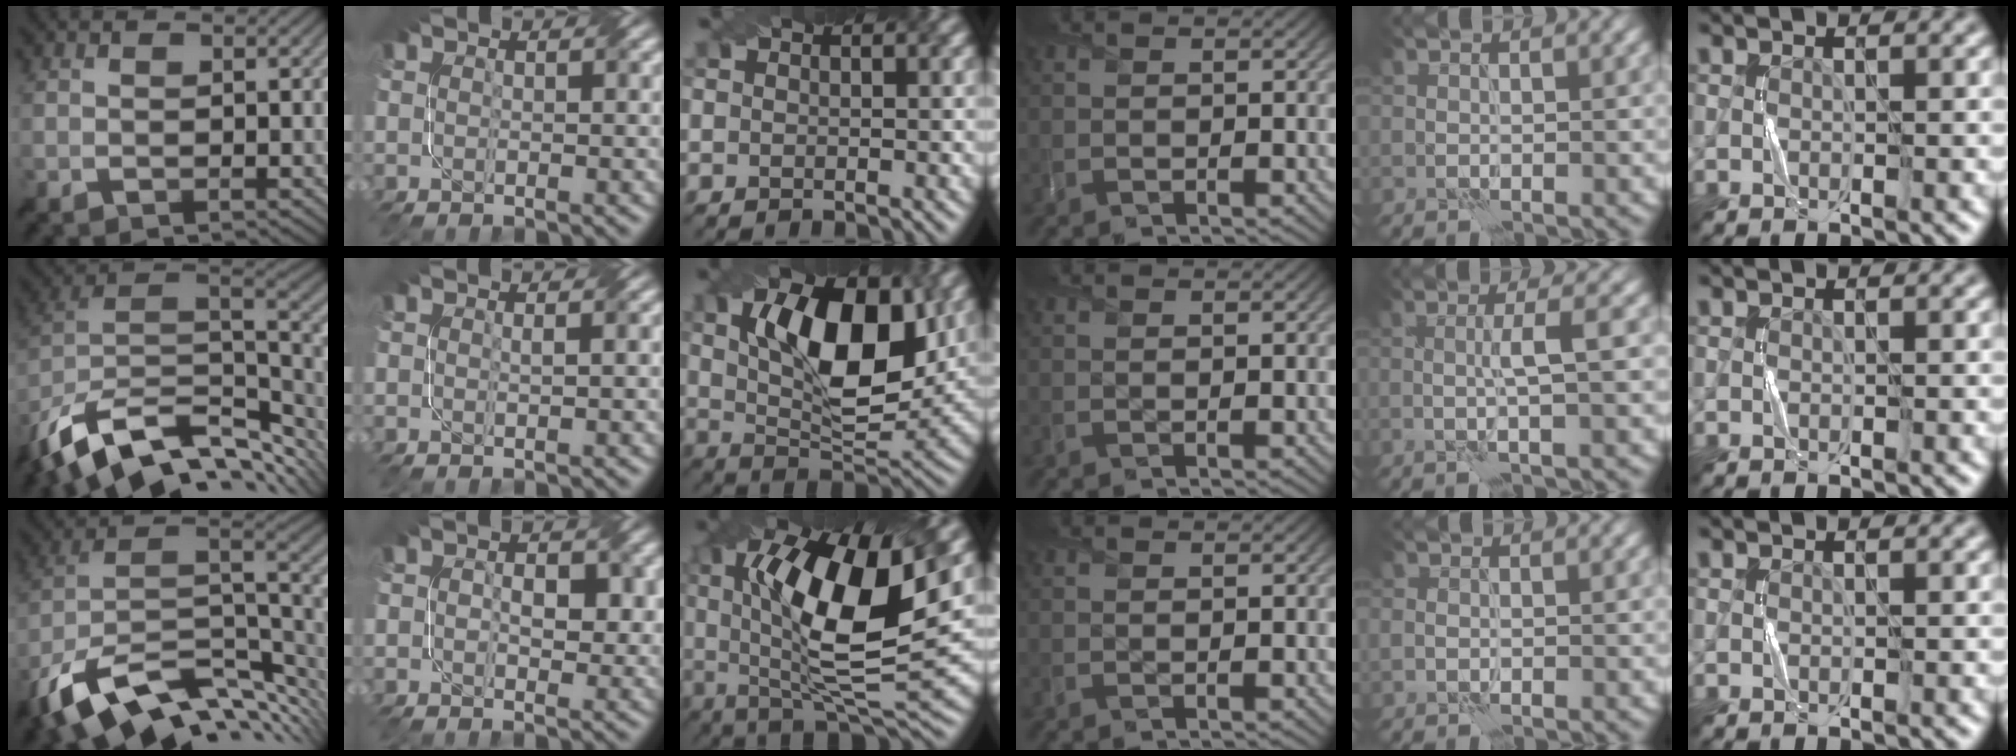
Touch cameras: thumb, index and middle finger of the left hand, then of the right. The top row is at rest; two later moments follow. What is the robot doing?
{"motion": "twist", "object": "screw"}